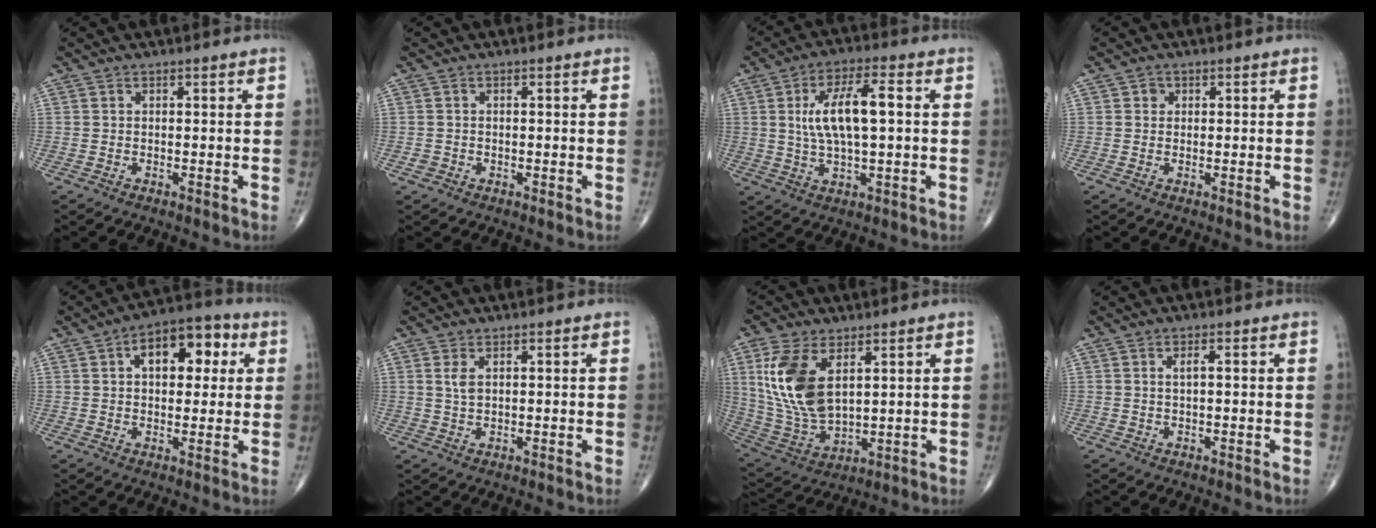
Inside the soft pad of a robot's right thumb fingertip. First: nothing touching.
{"total": 1.0, "force": [-0.4, 0.9, 0.3], "torque": [-0.001, 0.005, -0.007]}
{"total": 11.2, "force": [1.5, 3.8, 10.4], "torque": [-0.195, 0.010, 0.026]}
{"total": 1.2, "force": [0.3, 1.1, 0.3], "torque": [0.003, 0.001, 0.001]}
{"total": 11.9, "force": [3.5, 6.7, 9.2], "torque": [-0.097, 0.019, 0.044]}
{"total": 2.3, "force": [0.8, 1.1, 1.8], "torque": [-0.035, -0.001, 0.021]}
{"total": 15.2, "force": [4.8, 8.1, 12.0], "torque": [-0.245, -0.019, 0.108]}
{"total": 1.5, "force": [0.3, 0.3, 1.4], "torque": [-0.028, 0.002, 0.006]}